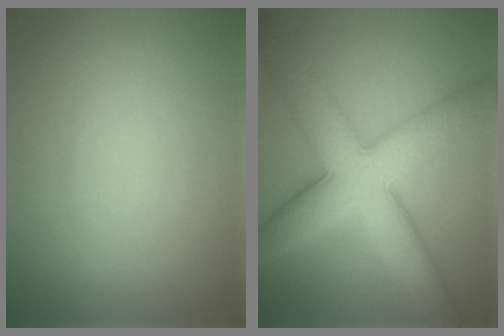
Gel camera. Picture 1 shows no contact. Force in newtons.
{"total": 9.4, "press": 9.4, "slide": 0.1}